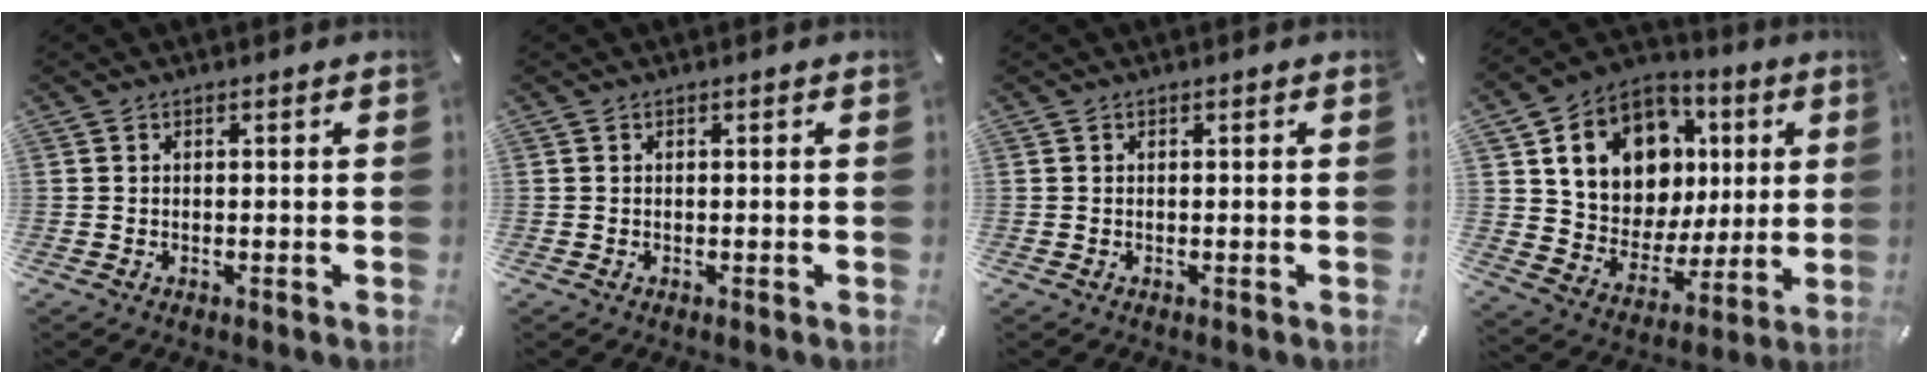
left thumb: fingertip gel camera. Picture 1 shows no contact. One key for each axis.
{"total": 0.0}
{"total": 0.0}
{"total": 16.8, "fx": 5.6, "fy": 13.2, "fz": 8.8, "tx": -0.155, "ty": -0.022, "tz": 0.110}